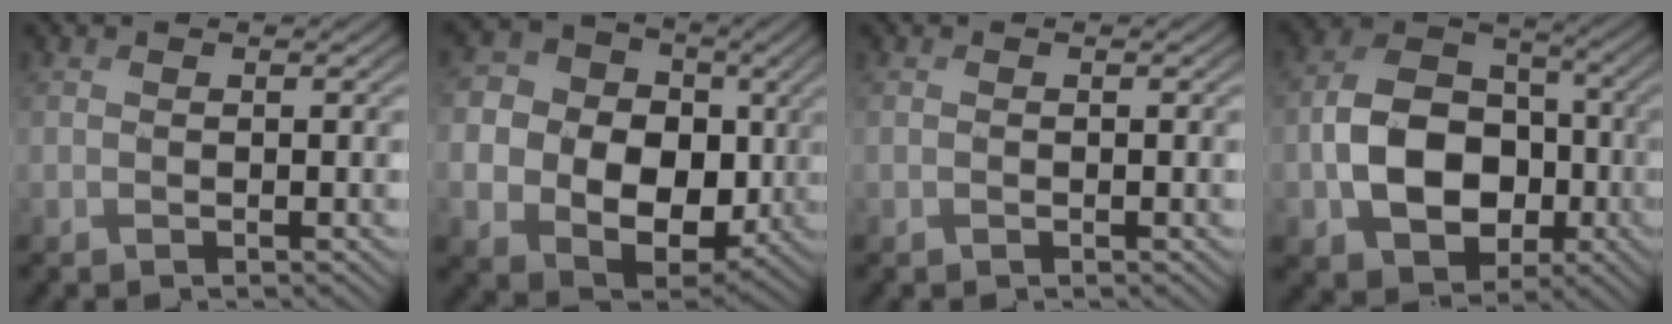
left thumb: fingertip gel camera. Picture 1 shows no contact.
{"total": 13.2, "force": [-1.0, 10.8, 7.5], "torque": [-0.179, -0.029, -0.021]}
{"total": 0.0}
{"total": 12.1, "force": [-3.2, 9.1, 7.3], "torque": [-0.134, -0.006, -0.067]}